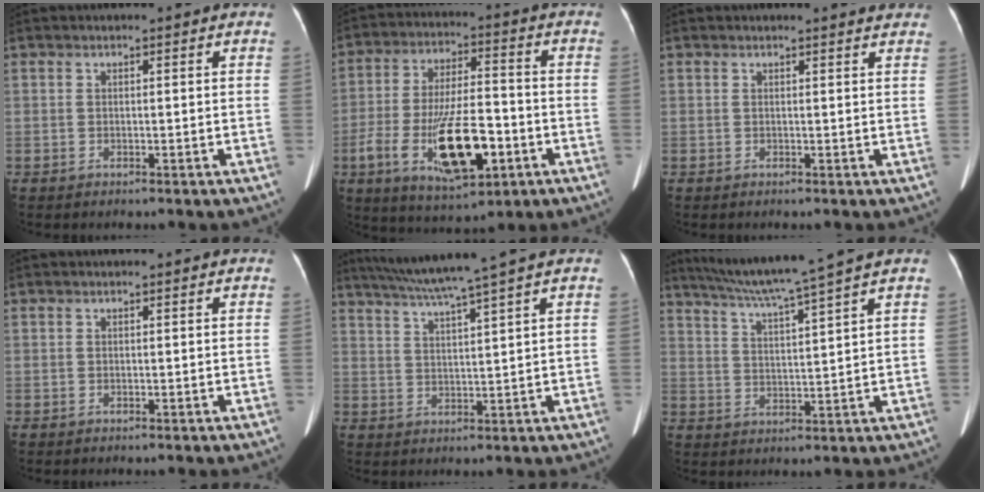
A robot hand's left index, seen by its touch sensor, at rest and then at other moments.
{"total": 15.5, "force": [-5.3, 4.9, 13.7], "torque": [-0.262, -0.007, -0.080]}
{"total": 3.5, "force": [3.4, 0.5, 0.5], "torque": [-0.011, 0.000, 0.021]}
{"total": 0.0}
{"total": 9.0, "force": [7.3, -2.3, 4.8], "torque": [-0.082, 0.007, 0.120]}
{"total": 10.8, "force": [9.0, -2.5, 5.4], "torque": [-0.095, 0.000, 0.149]}